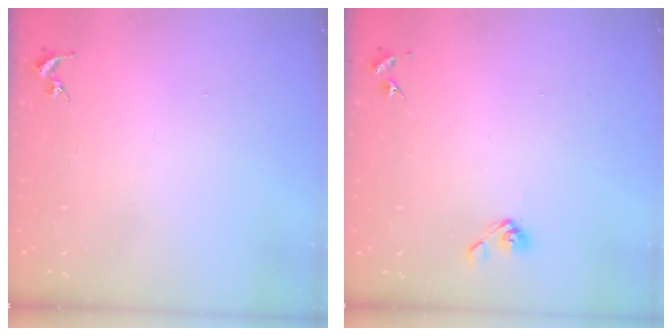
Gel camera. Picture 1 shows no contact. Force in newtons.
{"total": 5.2, "press": 4.8, "slide": 2.1}